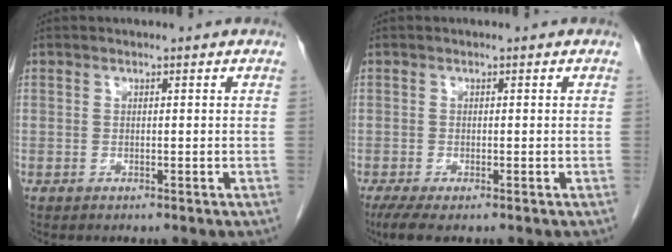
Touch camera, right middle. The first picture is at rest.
{"total": 3.0, "force": [-1.9, 0.7, 2.3], "torque": [-0.044, -0.010, -0.033]}